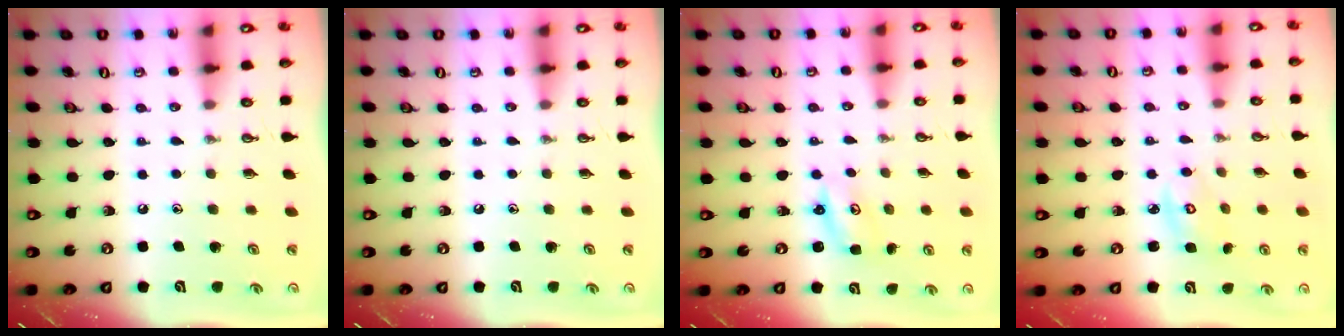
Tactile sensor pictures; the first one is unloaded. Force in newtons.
{"total": 0.0}
{"total": 2.6, "press": 2.6, "slide": 0.3}
{"total": 4.1, "press": 4.1, "slide": 0.3}